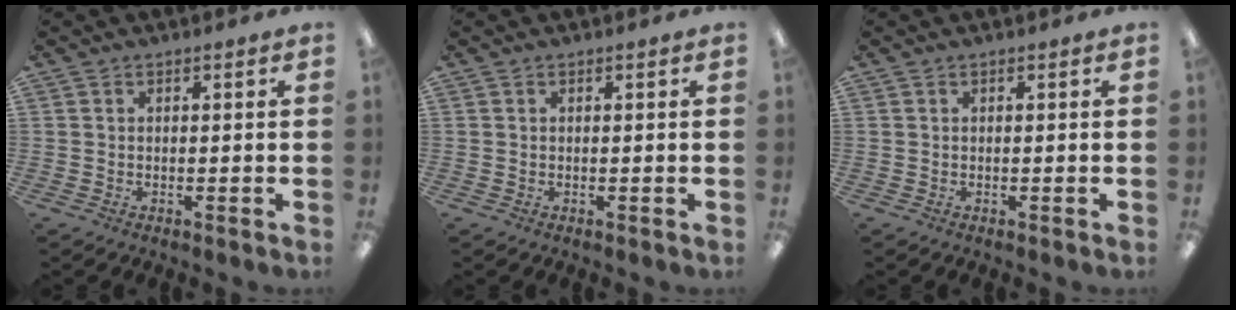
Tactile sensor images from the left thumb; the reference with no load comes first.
{"total": 0.0}
{"total": 0.0}